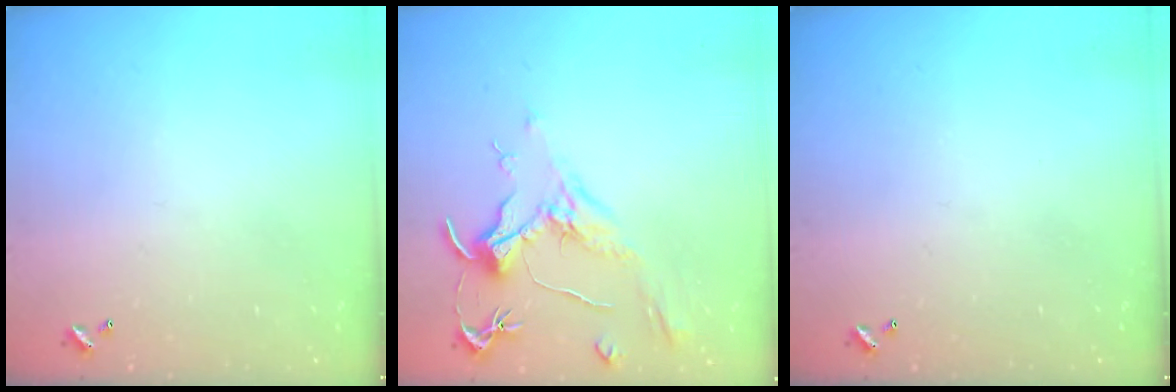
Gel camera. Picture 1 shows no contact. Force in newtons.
{"total": 2.1, "press": 2.0, "slide": 0.8}
{"total": 0.0}